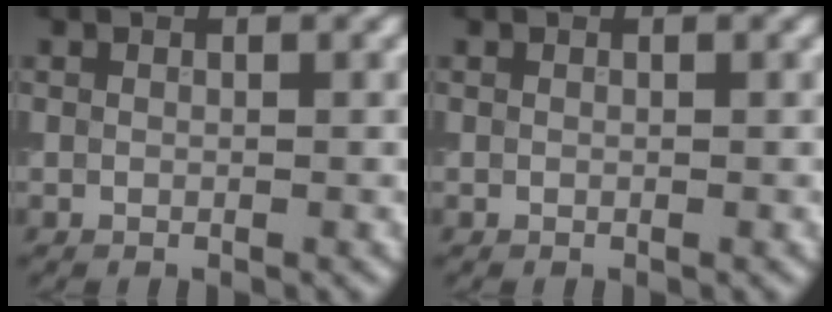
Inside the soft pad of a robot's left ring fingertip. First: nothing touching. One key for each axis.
{"total": 0.0}